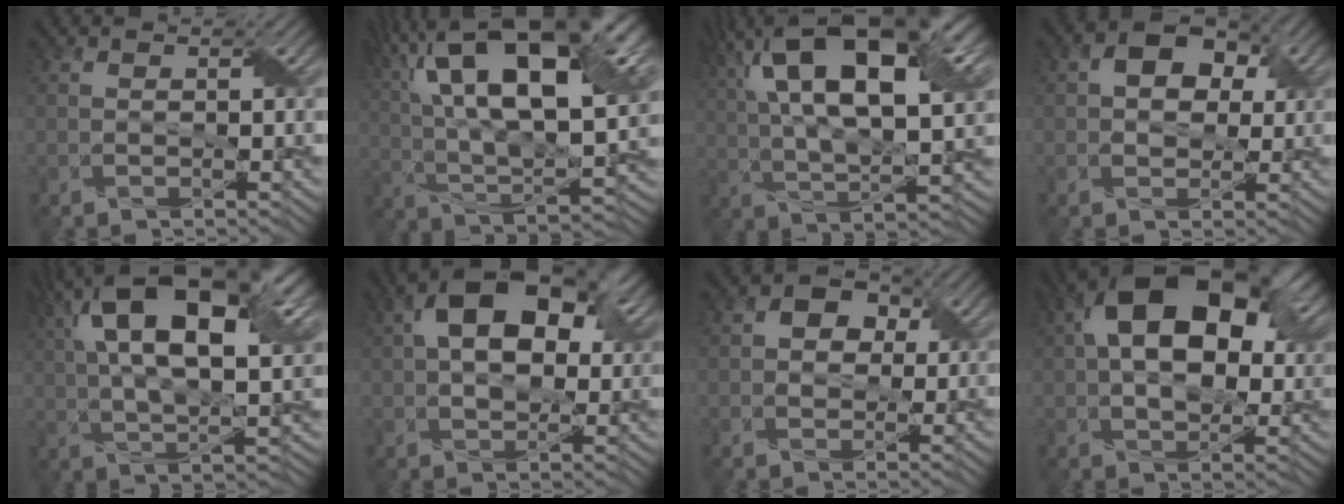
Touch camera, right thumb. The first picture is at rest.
{"total": 21.9, "force": [9.2, 9.2, 17.6], "torque": [-0.315, 0.062, 0.141]}
{"total": 20.1, "force": [7.7, 9.1, 16.2], "torque": [-0.298, 0.045, 0.119]}
{"total": 6.1, "force": [1.7, 4.4, 3.9], "torque": [-0.066, 0.005, 0.017]}
{"total": 18.0, "force": [6.5, 8.1, 14.7], "torque": [-0.269, 0.037, 0.096]}
{"total": 13.2, "force": [4.0, 7.7, 10.0], "torque": [-0.173, 0.032, 0.049]}
{"total": 4.2, "force": [0.9, 3.5, 2.3], "torque": [-0.040, 0.008, 0.003]}
{"total": 16.0, "force": [5.0, 9.3, 12.1], "torque": [-0.207, 0.037, 0.069]}